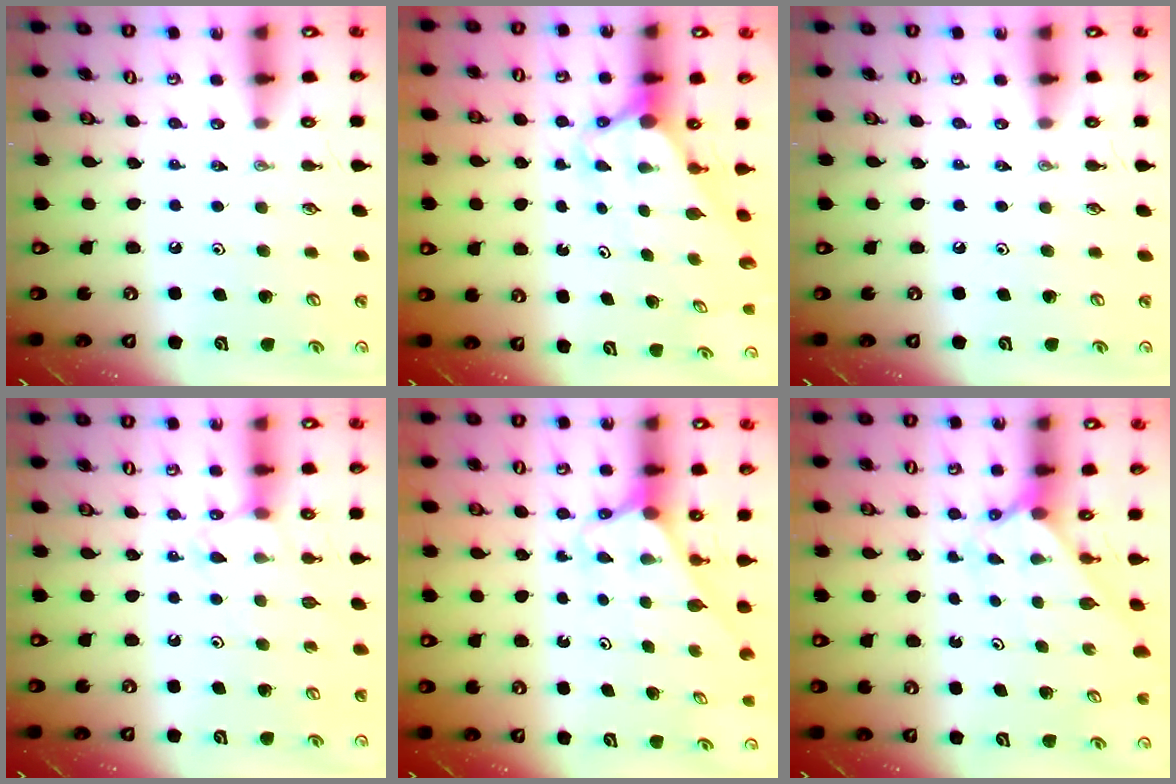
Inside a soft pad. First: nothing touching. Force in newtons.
{"total": 3.0, "press": 3.0, "slide": 0.3}
{"total": 0.0}
{"total": 6.5, "press": 6.4, "slide": 0.9}
{"total": 2.5, "press": 2.5, "slide": 0.3}
{"total": 2.1, "press": 2.1, "slide": 0.2}